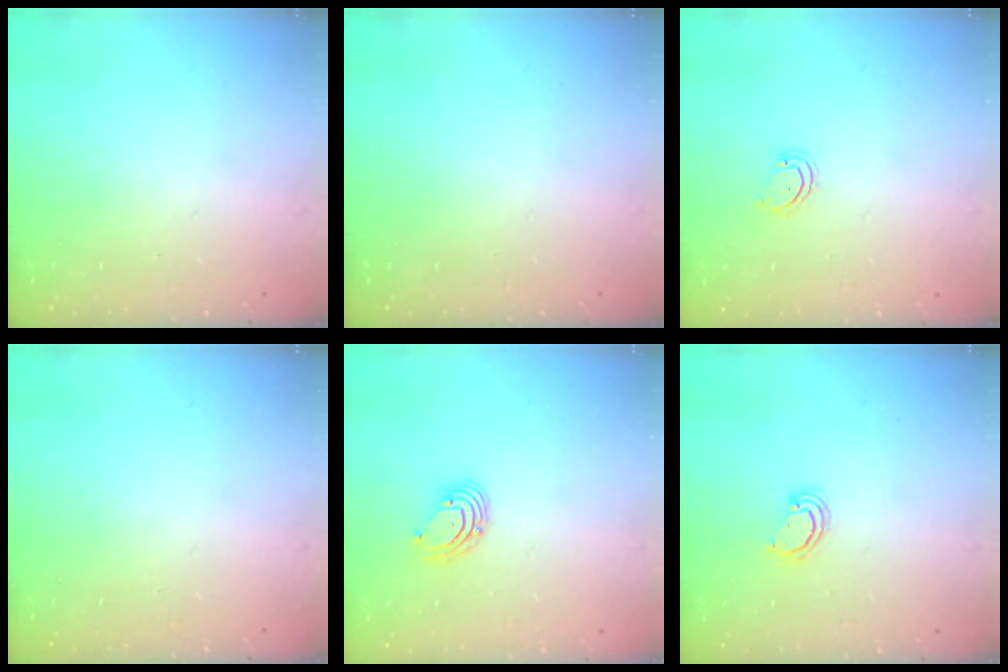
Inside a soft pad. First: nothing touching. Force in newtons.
{"total": 0.0}
{"total": 2.9, "press": 2.9, "slide": 0.3}
{"total": 0.0}
{"total": 3.9, "press": 3.9, "slide": 0.6}
{"total": 2.3, "press": 2.3, "slide": 0.3}